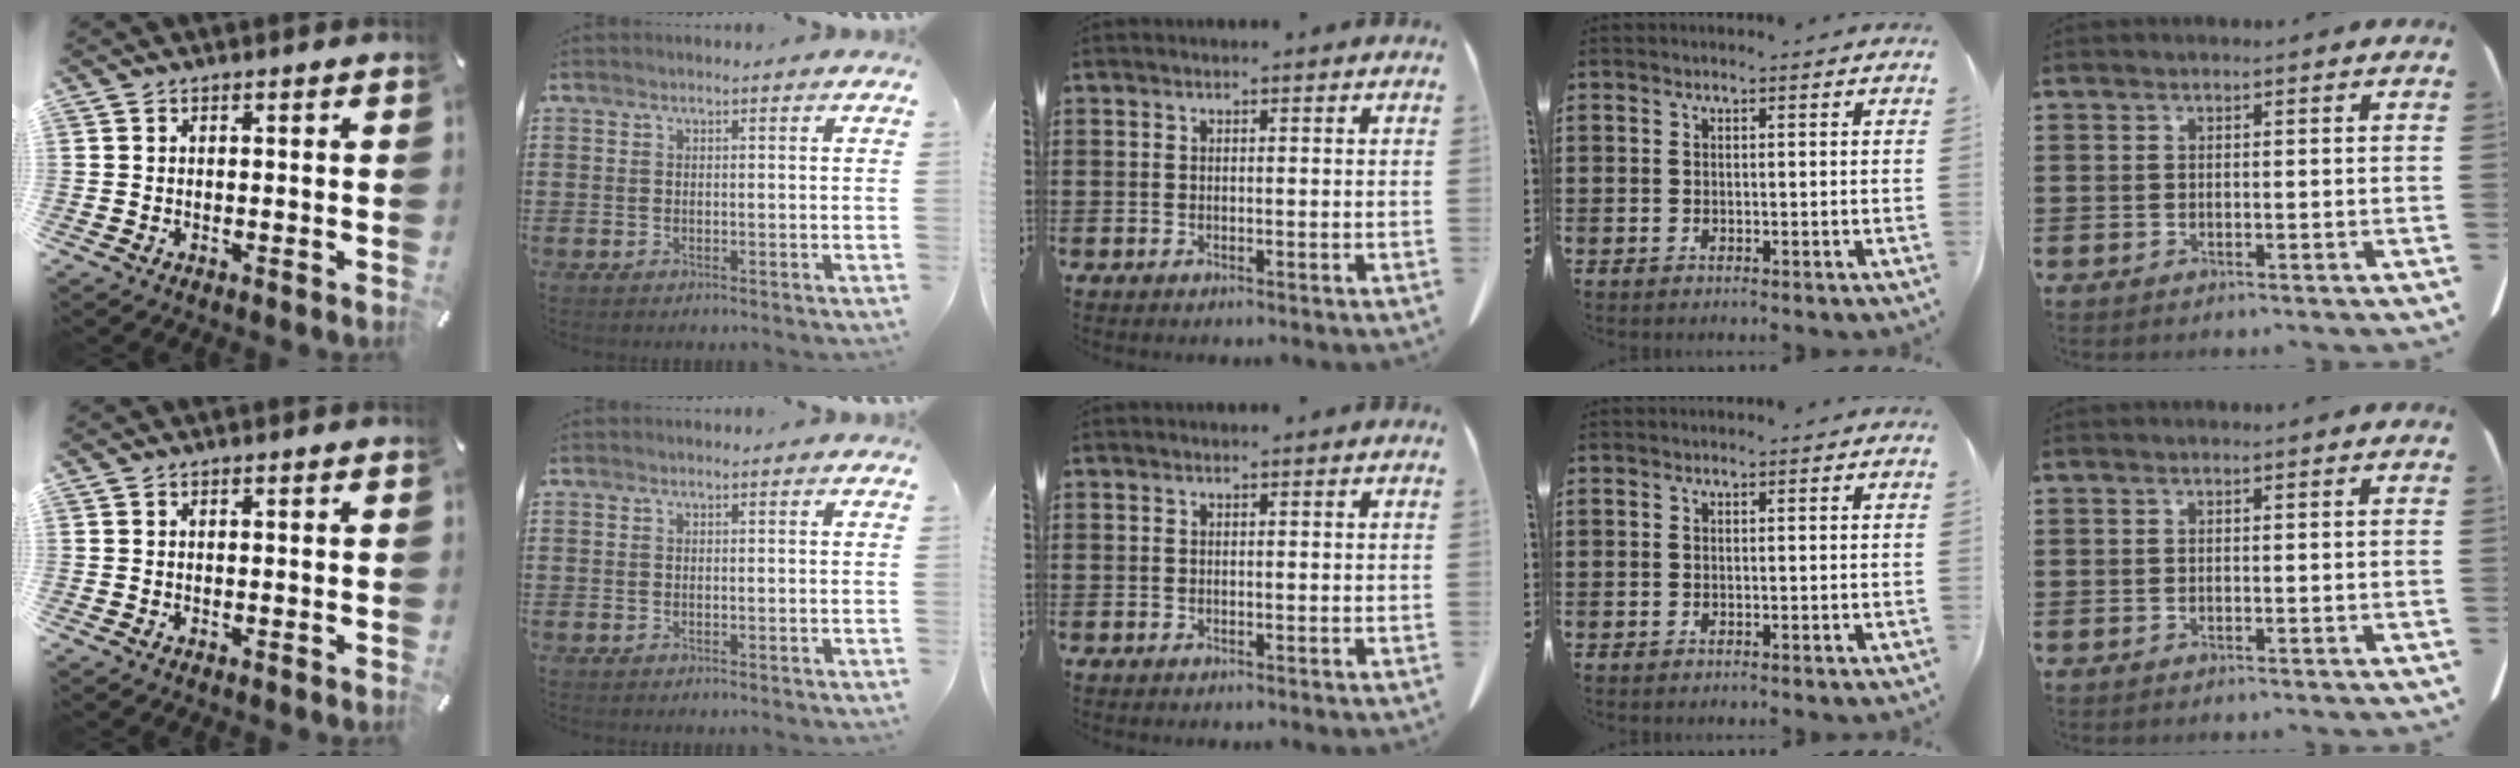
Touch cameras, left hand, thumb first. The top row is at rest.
{}